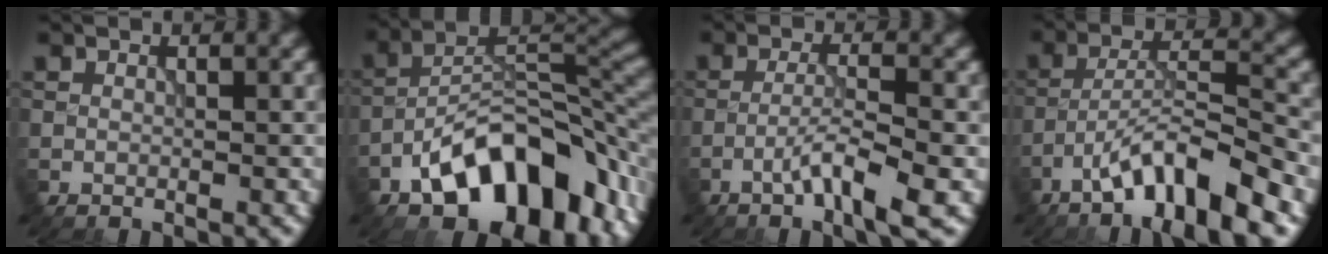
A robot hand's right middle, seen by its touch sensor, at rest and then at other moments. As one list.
[{"total": 13.1, "force": [-7.1, 6.4, 9.0], "torque": [-0.130, -0.001, -0.128]}, {"total": 4.3, "force": [-2.1, 0.4, 3.7], "torque": [-0.066, 0.010, -0.045]}, {"total": 8.5, "force": [-5.2, 1.8, 6.5], "torque": [-0.108, 0.014, -0.090]}]